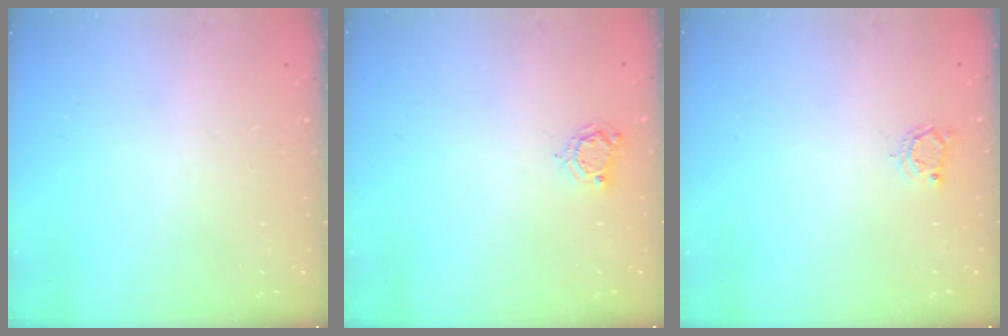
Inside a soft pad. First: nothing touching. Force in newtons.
{"total": 5.1, "press": 5.1, "slide": 0.2}
{"total": 3.0, "press": 3.0, "slide": 0.3}